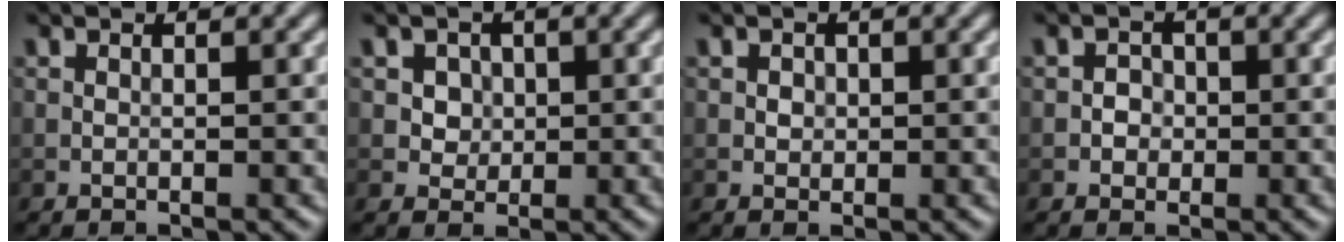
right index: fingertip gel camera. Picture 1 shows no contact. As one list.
[{"total": 2.6, "force": [0.8, 2.2, 1.1], "torque": [-0.018, 0.001, 0.019]}, {"total": 0.8, "force": [0.1, 0.7, 0.3], "torque": [-0.003, -0.002, 0.001]}, {"total": 1.3, "force": [-0.3, 1.2, 0.4], "torque": [0.008, 0.000, -0.010]}]